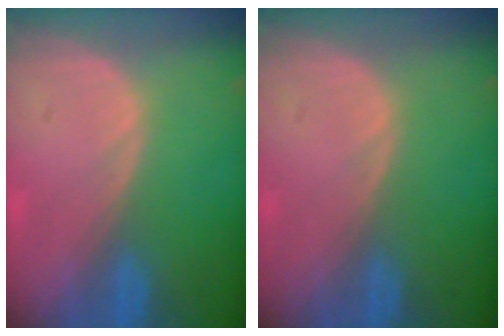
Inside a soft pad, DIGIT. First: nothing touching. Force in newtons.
{"total": 0.0}